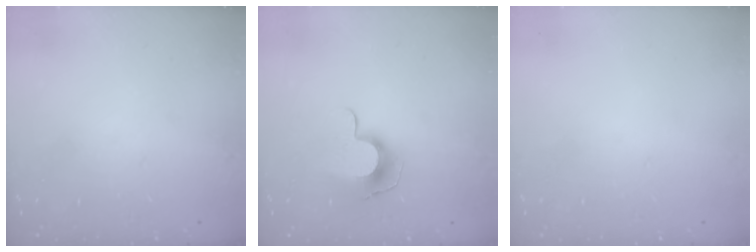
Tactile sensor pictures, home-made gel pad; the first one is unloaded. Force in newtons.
{"total": 9.6, "press": 9.6, "slide": 0.1}
{"total": 0.0}